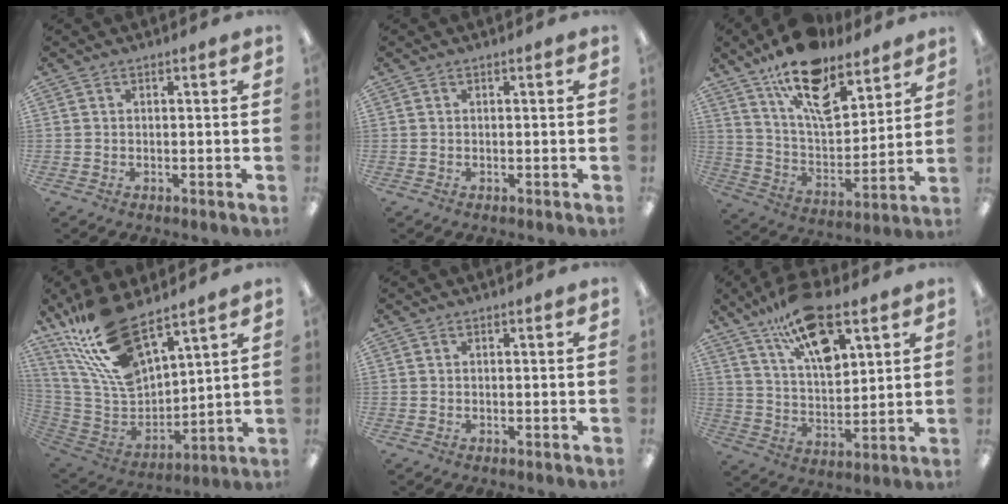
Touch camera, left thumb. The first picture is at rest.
{"total": 0.0}
{"total": 18.1, "force": [12.6, 7.9, 10.4], "torque": [-0.177, -0.070, 0.220]}
{"total": 20.6, "force": [15.0, 7.7, 11.8], "torque": [-0.265, -0.088, 0.268]}
{"total": 0.0}
{"total": 16.1, "force": [10.3, 6.4, 10.6], "torque": [-0.175, -0.045, 0.176]}